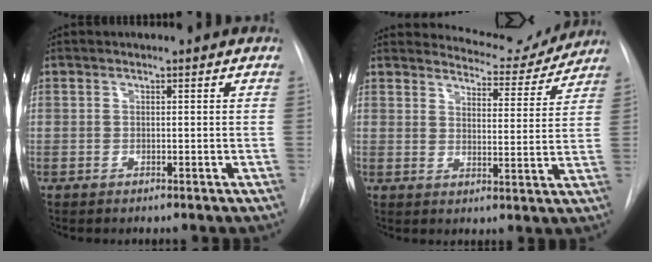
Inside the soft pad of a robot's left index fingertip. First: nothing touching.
{"total": 7.6, "force": [7.5, 1.5, -0.1], "torque": [0.007, -0.020, 0.086]}